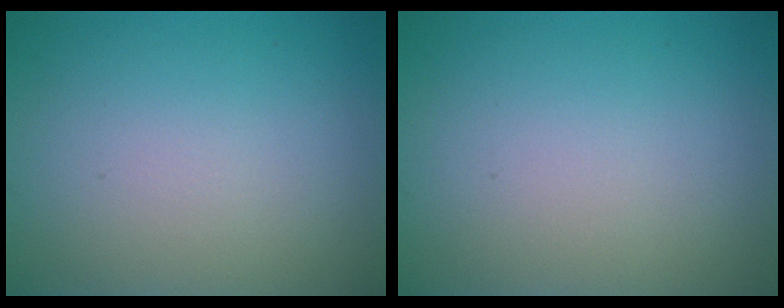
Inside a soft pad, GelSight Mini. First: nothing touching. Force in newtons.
{"total": 0.0}